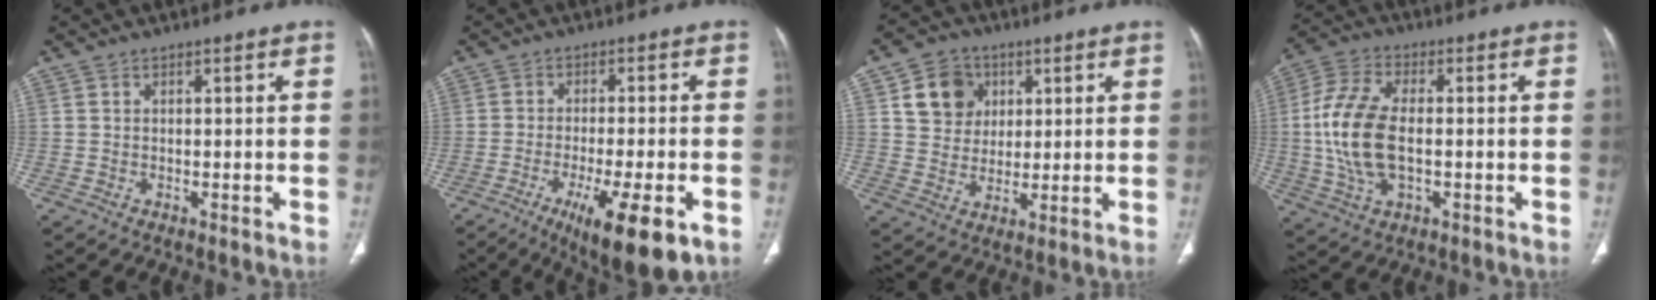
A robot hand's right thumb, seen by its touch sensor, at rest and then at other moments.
{"total": 13.4, "force": [-6.2, 3.1, 11.4], "torque": [-0.166, -0.004, -0.089]}
{"total": 9.4, "force": [3.4, 8.0, 3.6], "torque": [-0.025, -0.007, 0.060]}
{"total": 15.0, "force": [-0.9, 7.9, 12.8], "torque": [-0.280, 0.016, -0.020]}